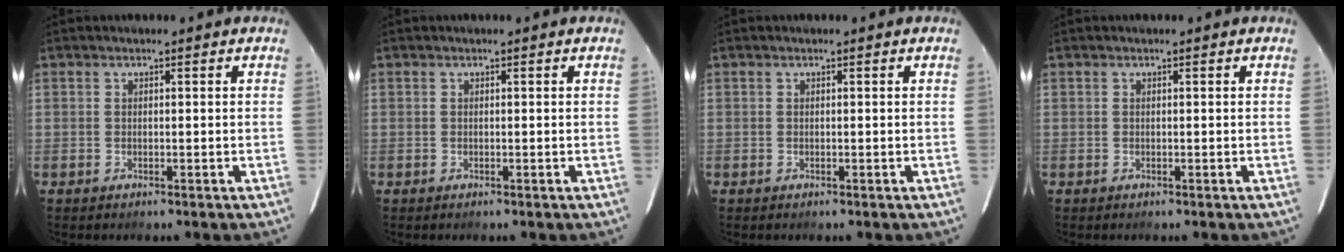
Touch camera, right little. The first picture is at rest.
{"total": 0.0}
{"total": 0.0}
{"total": 0.0}